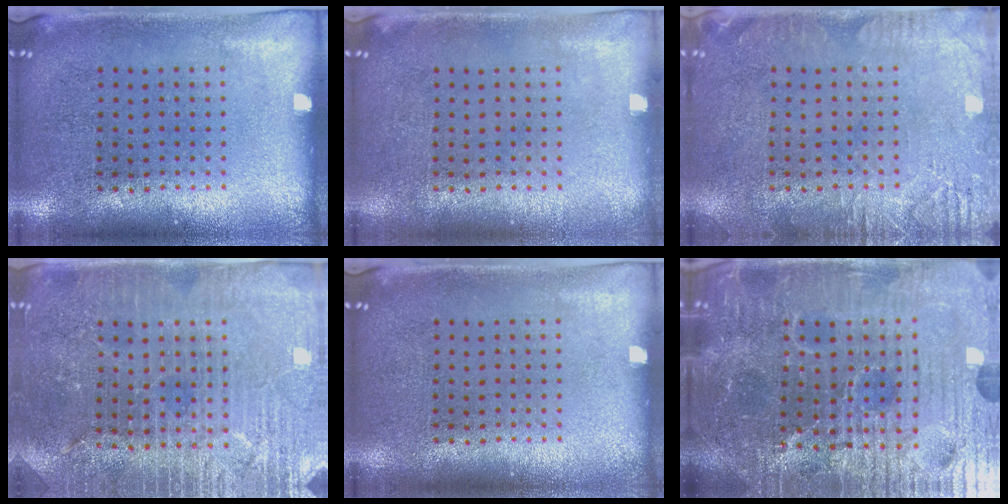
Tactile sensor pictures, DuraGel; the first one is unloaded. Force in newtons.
{"total": 0.0}
{"total": 2.8, "press": 2.7, "slide": 0.4}
{"total": 4.1, "press": 3.9, "slide": 1.2}
{"total": 0.0}
{"total": 6.1, "press": 5.7, "slide": 2.2}